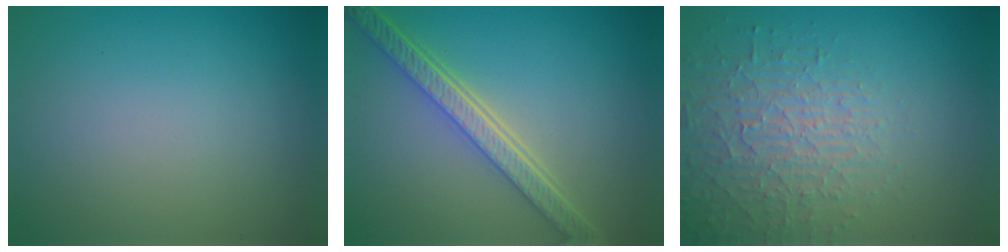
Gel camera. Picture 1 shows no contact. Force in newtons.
{"total": 6.0, "press": 4.6, "slide": 3.9}
{"total": 4.1, "press": 3.9, "slide": 1.4}